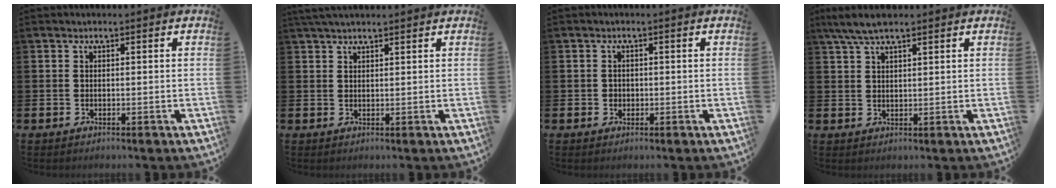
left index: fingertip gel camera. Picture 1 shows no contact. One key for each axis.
{"total": 1.7, "fx": 1.5, "fy": 0.1, "fz": 0.8, "tx": -0.012, "ty": 0.002, "tz": 0.027}
{"total": 1.1, "fx": 0.1, "fy": 1.1, "fz": 0.2, "tx": 0.008, "ty": 0.003, "tz": -0.003}
{"total": 4.9, "fx": 3.8, "fy": 1.1, "fz": 3.0, "tx": -0.058, "ty": -0.006, "tz": 0.067}